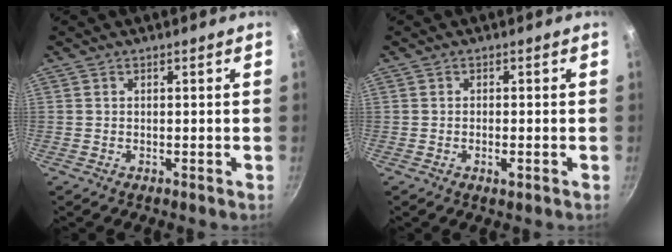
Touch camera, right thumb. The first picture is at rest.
{"total": 1.8, "force": [-0.7, 0.5, 1.6], "torque": [-0.036, 0.000, -0.015]}